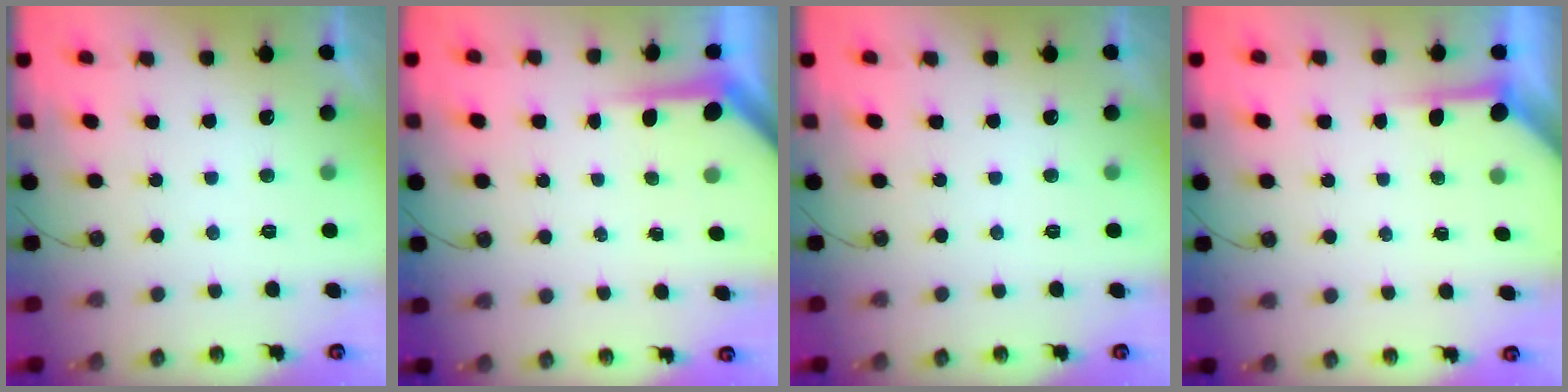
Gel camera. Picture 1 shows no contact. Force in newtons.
{"total": 3.9, "press": 3.8, "slide": 0.4}
{"total": 0.0}
{"total": 3.6, "press": 3.6, "slide": 0.5}